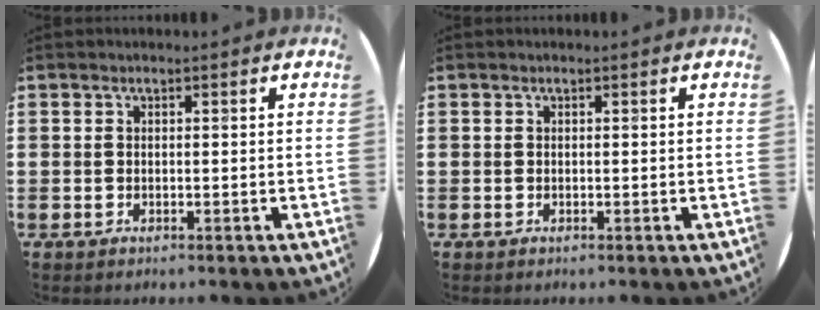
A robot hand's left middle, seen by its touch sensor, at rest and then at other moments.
{"total": 0.0}